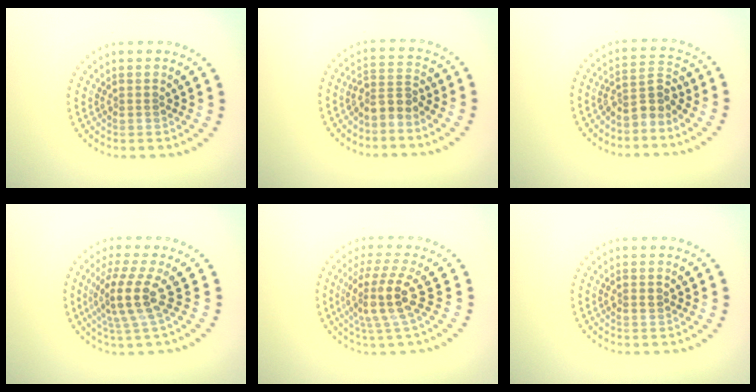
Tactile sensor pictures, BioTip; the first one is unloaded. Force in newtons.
{"total": 2.5, "press": 1.8, "slide": 1.8}
{"total": 2.7, "press": 1.9, "slide": 1.8}
{"total": 3.9, "press": 2.8, "slide": 2.7}
{"total": 4.2, "press": 3.1, "slide": 2.8}
{"total": 1.1, "press": 1.1, "slide": 0.0}